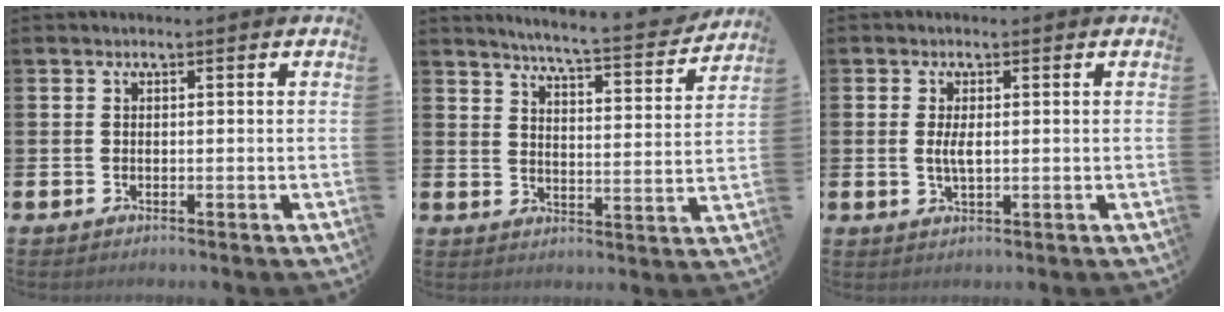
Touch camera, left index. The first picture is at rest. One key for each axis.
{"total": 5.7, "fx": 5.5, "fy": -0.3, "fz": 1.5, "tx": -0.044, "ty": -0.048, "tz": 0.089}
{"total": 2.6, "fx": 0.2, "fy": 0.9, "fz": 2.4, "tx": -0.042, "ty": 0.001, "tz": 0.002}